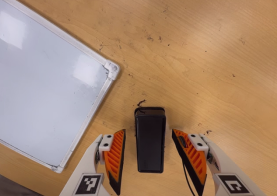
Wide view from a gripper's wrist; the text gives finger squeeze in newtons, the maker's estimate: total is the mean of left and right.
{"total": 0.0}